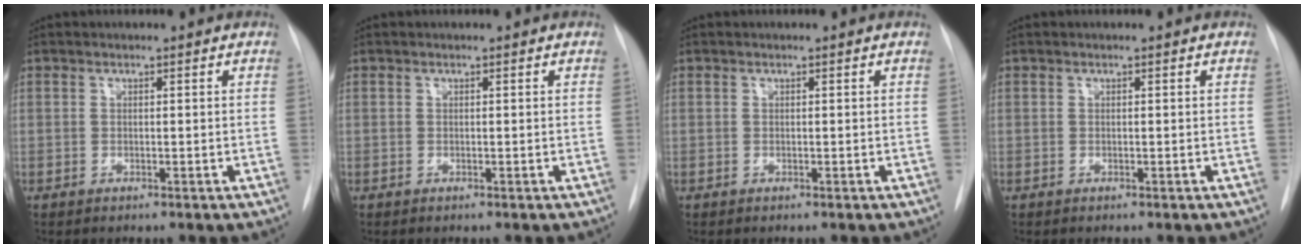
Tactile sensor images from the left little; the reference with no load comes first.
{"total": 0.0}
{"total": 0.0}
{"total": 0.0}